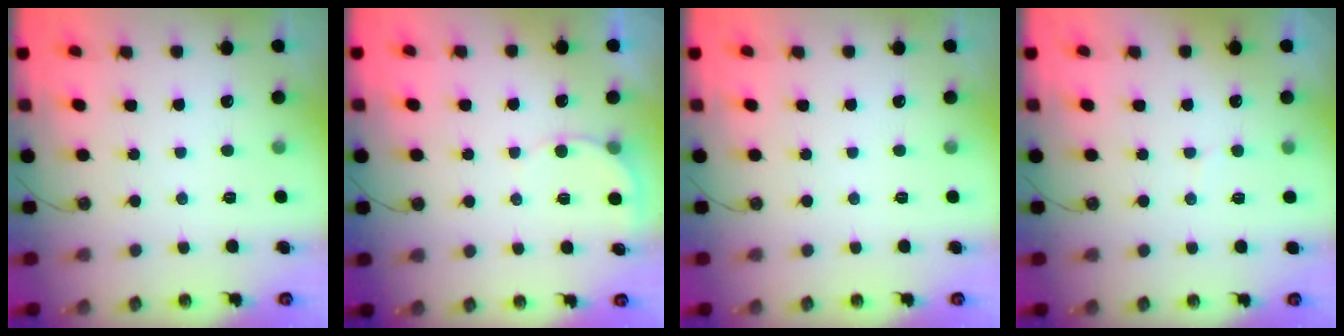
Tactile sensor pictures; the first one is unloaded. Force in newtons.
{"total": 3.4, "press": 3.4, "slide": 0.3}
{"total": 0.0}
{"total": 3.5, "press": 3.1, "slide": 1.7}